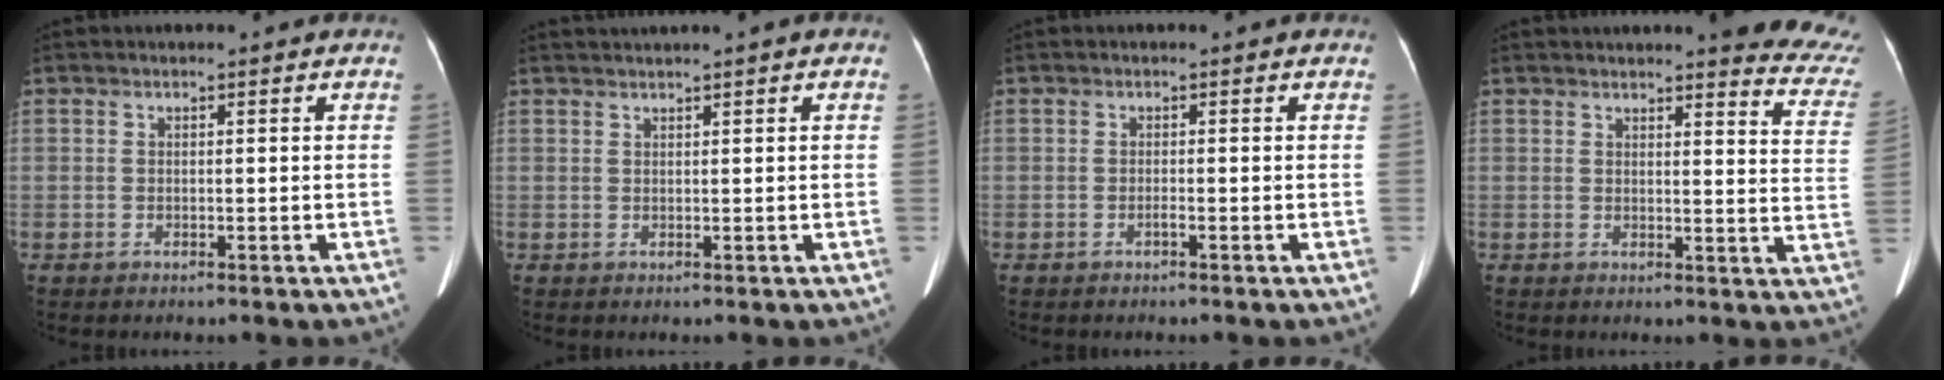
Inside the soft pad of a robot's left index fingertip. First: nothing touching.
{"total": 2.0, "force": [1.5, -0.3, 1.3], "torque": [-0.025, 0.021, 0.029]}
{"total": 1.6, "force": [-1.6, -0.1, 0.0], "torque": [-0.001, 0.001, -0.024]}
{"total": 11.6, "force": [11.0, 1.0, 3.5], "torque": [-0.014, -0.072, 0.089]}